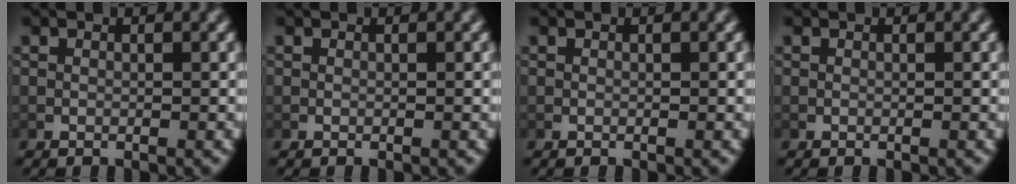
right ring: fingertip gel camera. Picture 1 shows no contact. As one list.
[{"total": 0.0}, {"total": 0.0}, {"total": 0.0}]